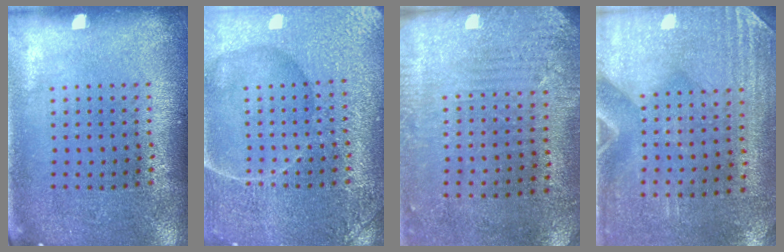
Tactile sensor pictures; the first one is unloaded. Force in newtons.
{"total": 4.4, "press": 4.3, "slide": 0.8}
{"total": 2.9, "press": 2.4, "slide": 1.6}
{"total": 2.9, "press": 2.5, "slide": 1.4}